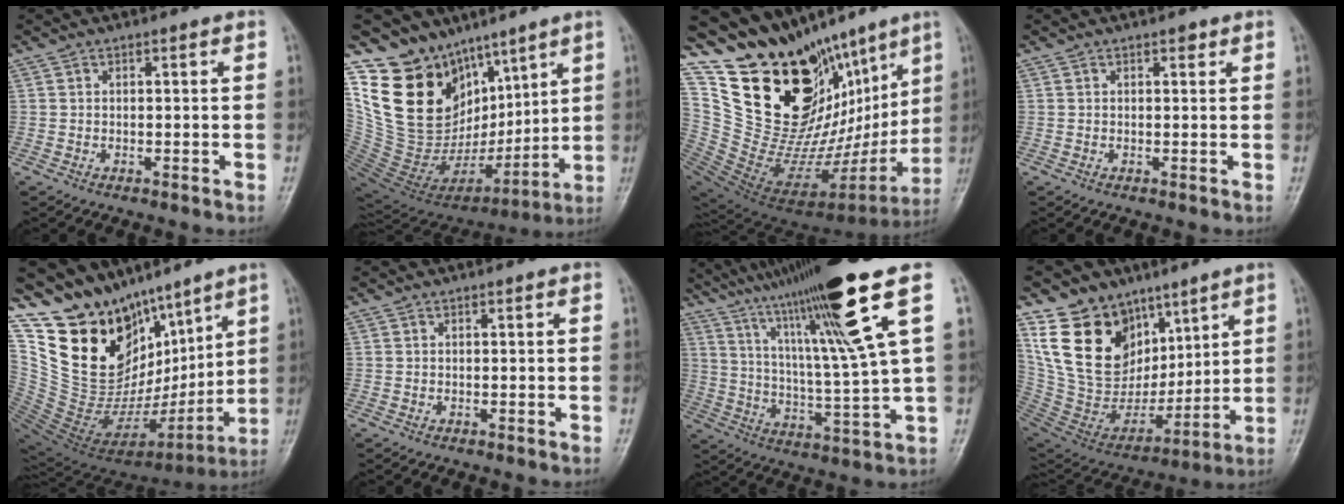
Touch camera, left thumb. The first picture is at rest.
{"total": 21.9, "force": [11.3, 15.1, 11.1], "torque": [-0.153, -0.042, 0.236]}
{"total": 32.9, "force": [17.6, 16.4, 22.5], "torque": [-0.309, -0.061, 0.312]}
{"total": 0.9, "force": [0.6, 0.5, 0.5], "torque": [-0.001, -0.003, 0.006]}
{"total": 23.8, "force": [13.6, 14.7, 12.8], "torque": [-0.166, -0.057, 0.258]}
{"total": 0.0}
{"total": 20.0, "force": [11.5, -0.5, 16.3], "torque": [-0.263, -0.043, 0.191]}
{"total": 20.5, "force": [11.0, 14.6, 9.3], "torque": [-0.133, -0.037, 0.229]}